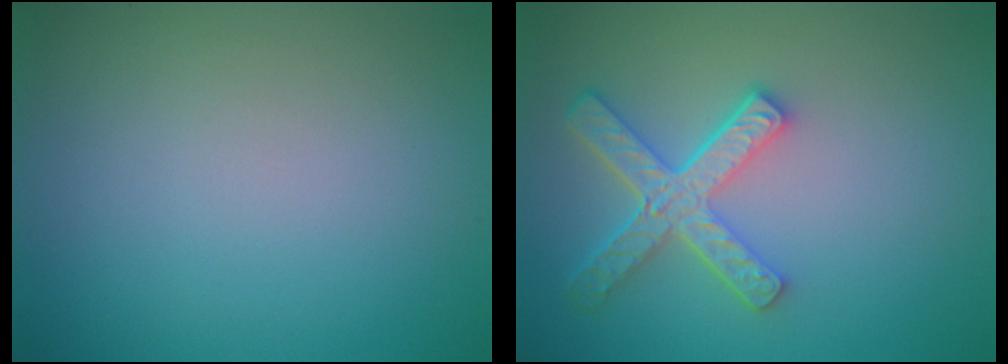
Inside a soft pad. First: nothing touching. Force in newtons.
{"total": 4.9, "press": 3.7, "slide": 3.2}